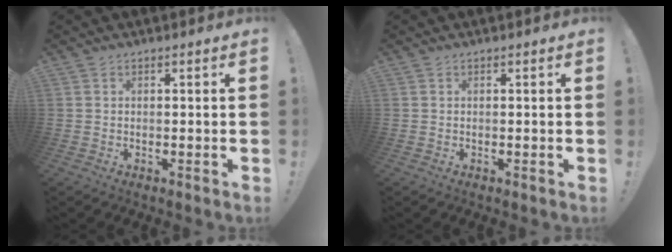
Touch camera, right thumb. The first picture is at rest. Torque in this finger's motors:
{"motor_torque": [-0.03, 0.03, -0.10, 0.08, 0.00]}